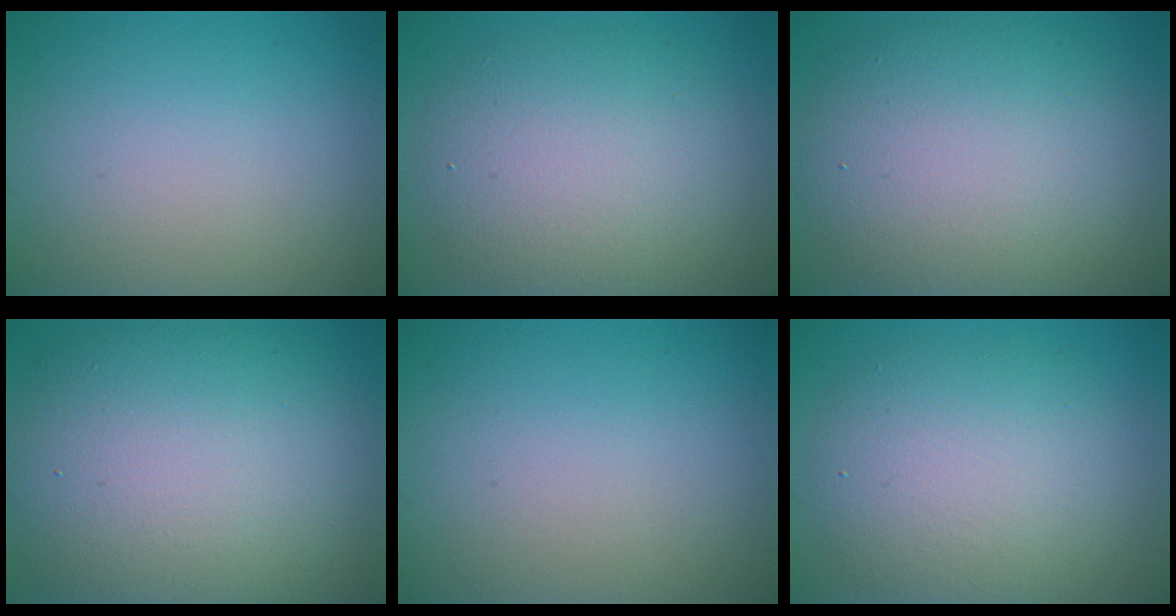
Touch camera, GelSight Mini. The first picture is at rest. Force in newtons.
{"total": 7.5, "press": 7.5, "slide": 0.3}
{"total": 9.9, "press": 9.9, "slide": 0.3}
{"total": 12.4, "press": 12.4, "slide": 0.8}
{"total": 0.0}
{"total": 6.8, "press": 6.8, "slide": 0.4}